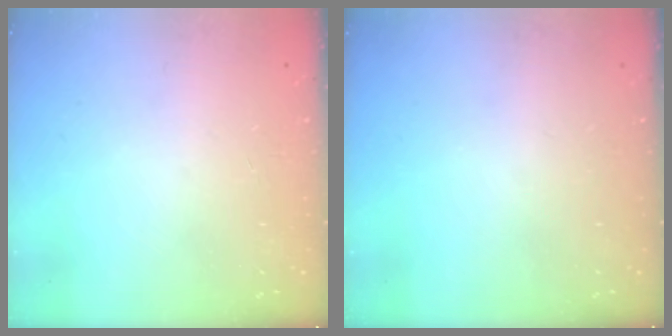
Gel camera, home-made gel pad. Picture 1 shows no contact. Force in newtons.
{"total": 0.0}